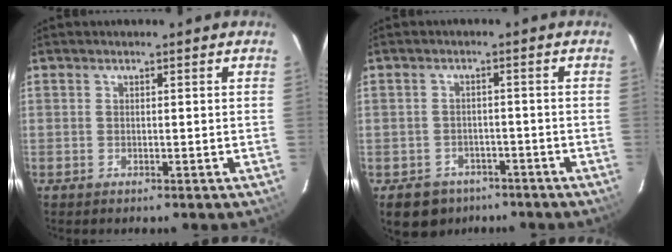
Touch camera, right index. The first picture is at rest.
{"total": 8.0, "force": [-5.1, 5.7, 2.1], "torque": [-0.056, 0.019, -0.063]}